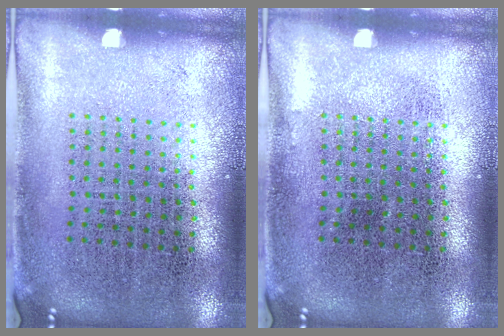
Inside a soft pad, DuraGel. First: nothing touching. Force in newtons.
{"total": 0.0}